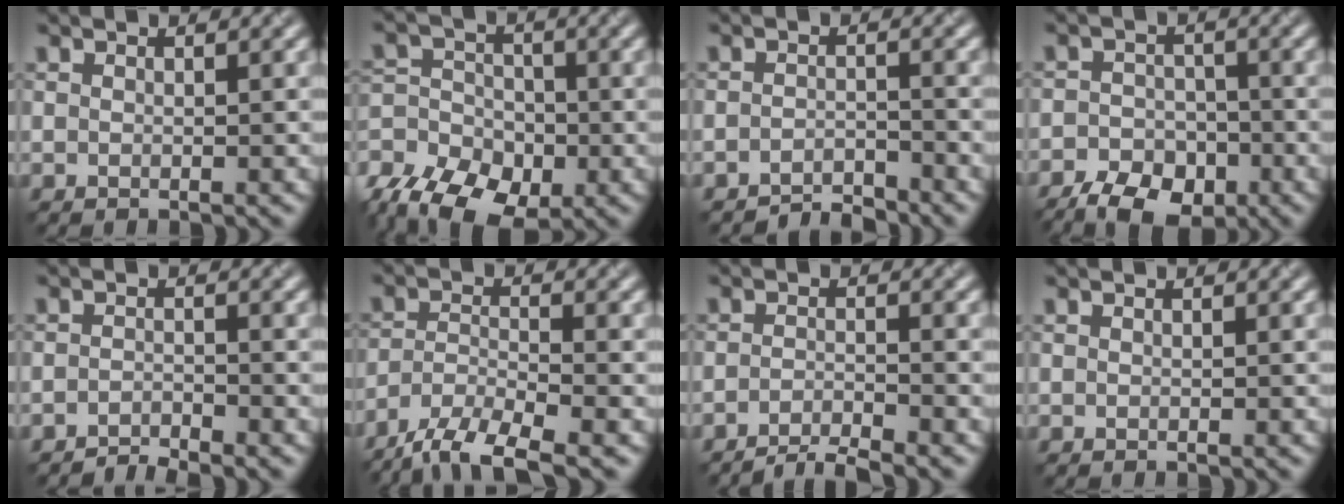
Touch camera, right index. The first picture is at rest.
{"total": 9.8, "force": [-6.0, 6.3, 4.5], "torque": [-0.068, -0.010, -0.096]}
{"total": 2.5, "force": [-2.5, 0.3, 0.5], "torque": [-0.002, 0.004, -0.047]}
{"total": 7.2, "force": [-5.1, 4.2, 2.9], "torque": [-0.031, -0.014, -0.078]}
{"total": 1.7, "force": [-1.6, 0.1, 0.4], "torque": [-0.002, 0.003, -0.034]}
{"total": 7.1, "force": [-5.6, 1.8, 4.0], "torque": [-0.075, -0.009, -0.106]}
{"total": 3.3, "force": [-2.8, 0.5, 1.6], "torque": [-0.016, 0.000, -0.059]}
{"total": 0.0}